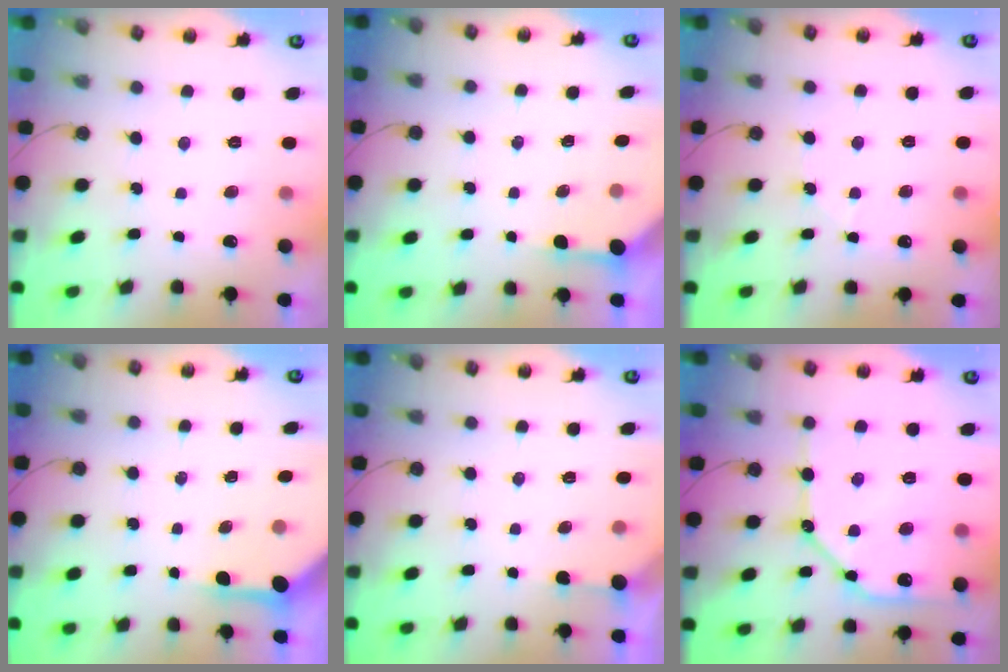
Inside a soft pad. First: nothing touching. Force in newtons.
{"total": 2.6, "press": 2.5, "slide": 0.3}
{"total": 4.8, "press": 4.7, "slide": 0.7}
{"total": 3.6, "press": 3.6, "slide": 0.4}
{"total": 2.4, "press": 2.4, "slide": 0.4}
{"total": 16.1, "press": 16.0, "slide": 1.7}